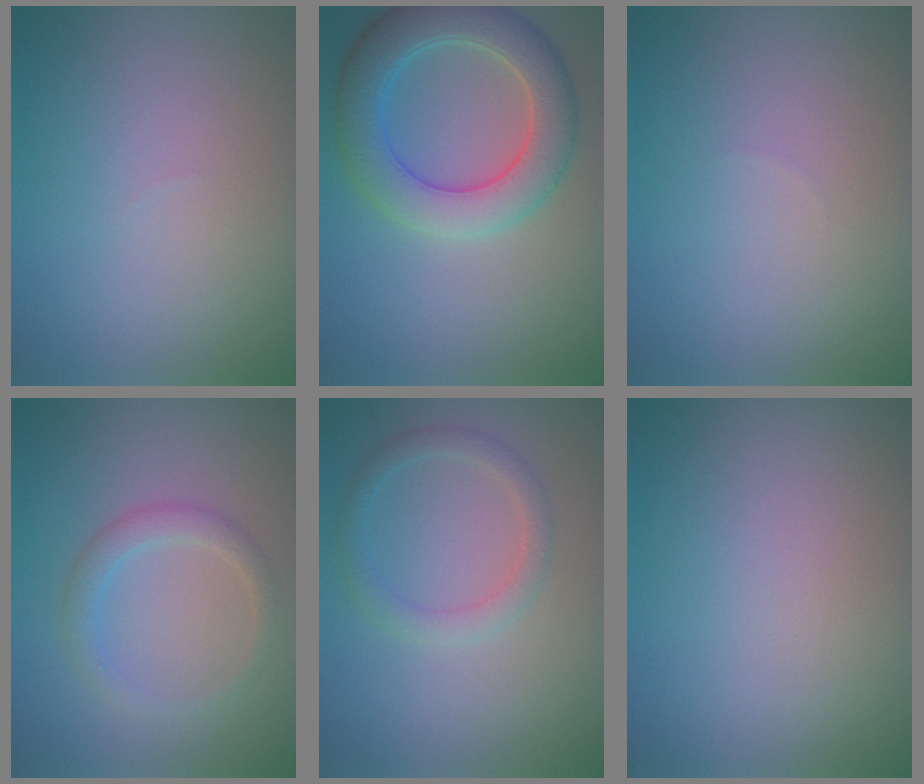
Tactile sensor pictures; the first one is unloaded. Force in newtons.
{"total": 6.6, "press": 6.6, "slide": 0.2}
{"total": 0.0}
{"total": 2.0, "press": 2.0, "slide": 0.2}
{"total": 2.0, "press": 2.0, "slide": 0.0}
{"total": 0.0}